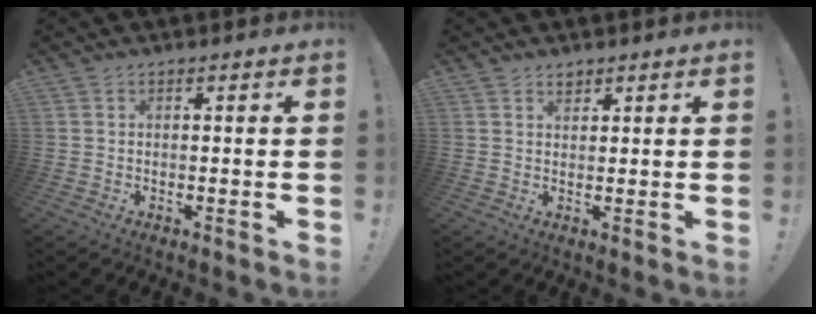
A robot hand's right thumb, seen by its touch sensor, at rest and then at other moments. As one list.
[{"total": 2.0, "force": [1.6, 1.1, 0.3], "torque": [0.009, -0.010, 0.027]}]